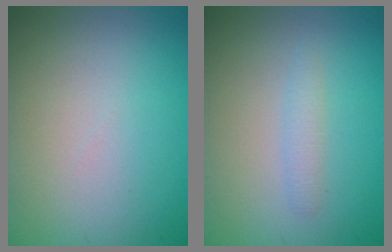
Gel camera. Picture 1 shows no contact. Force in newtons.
{"total": 1.1, "press": 1.1, "slide": 0.1}